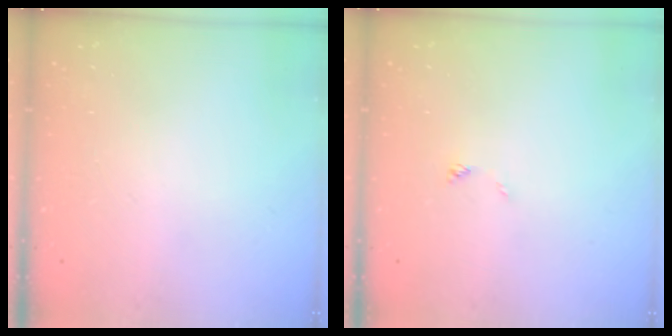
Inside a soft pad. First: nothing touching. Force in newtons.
{"total": 0.0}